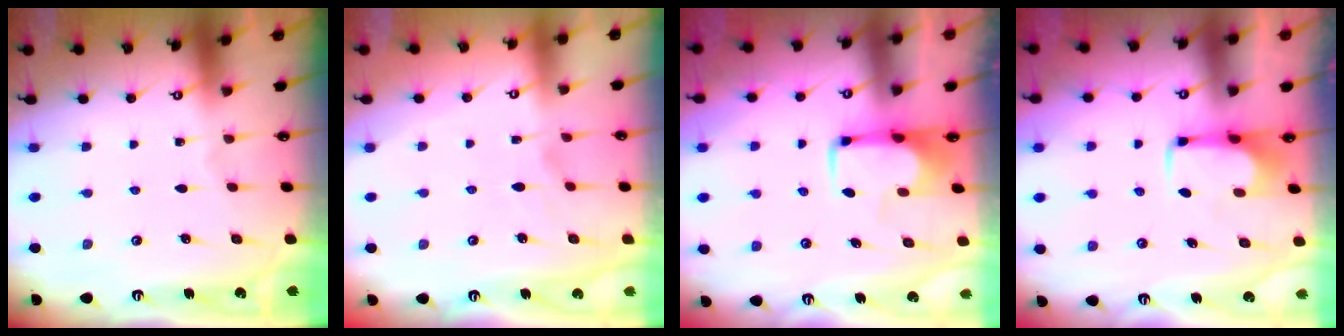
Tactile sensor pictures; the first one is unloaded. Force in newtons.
{"total": 1.4, "press": 0.9, "slide": 1.1}
{"total": 1.9, "press": 1.9, "slide": 0.5}
{"total": 2.2, "press": 2.1, "slide": 0.4}